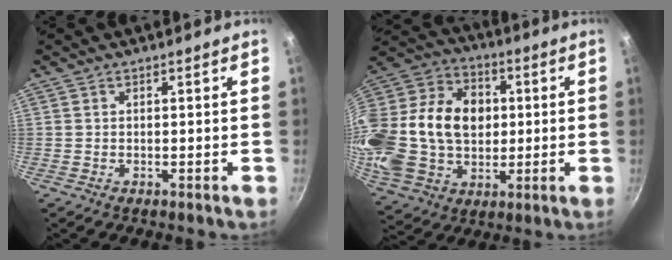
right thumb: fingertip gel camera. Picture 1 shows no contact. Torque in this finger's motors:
{"motor_torque": [2.47, 2.55, 2.10, -0.67, 0.38]}